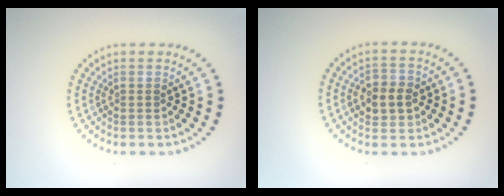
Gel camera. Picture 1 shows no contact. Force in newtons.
{"total": 2.9, "press": 2.8, "slide": 0.4}